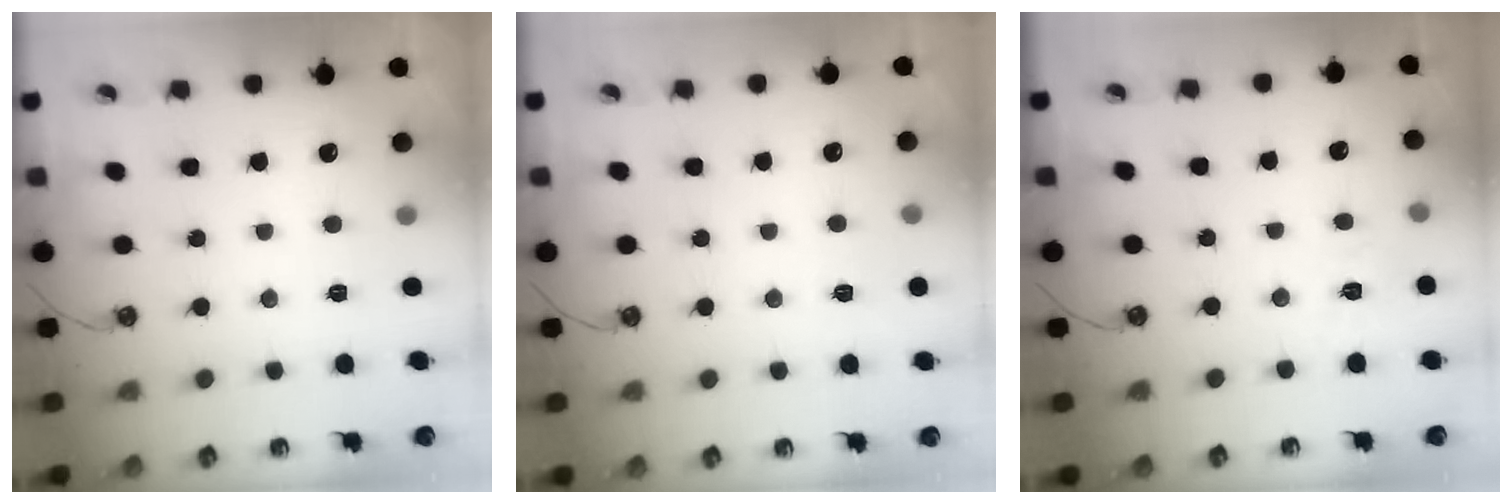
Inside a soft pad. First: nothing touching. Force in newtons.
{"total": 3.5, "press": 3.5, "slide": 0.5}
{"total": 6.2, "press": 6.2, "slide": 0.6}